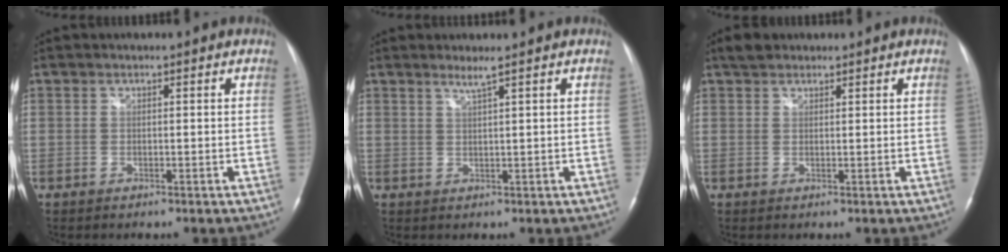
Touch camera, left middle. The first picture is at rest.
{"total": 1.7, "force": [1.2, -0.6, 1.0], "torque": [-0.028, -0.006, 0.026]}
{"total": 2.3, "force": [1.9, 1.2, 0.6], "torque": [-0.015, 0.014, 0.031]}